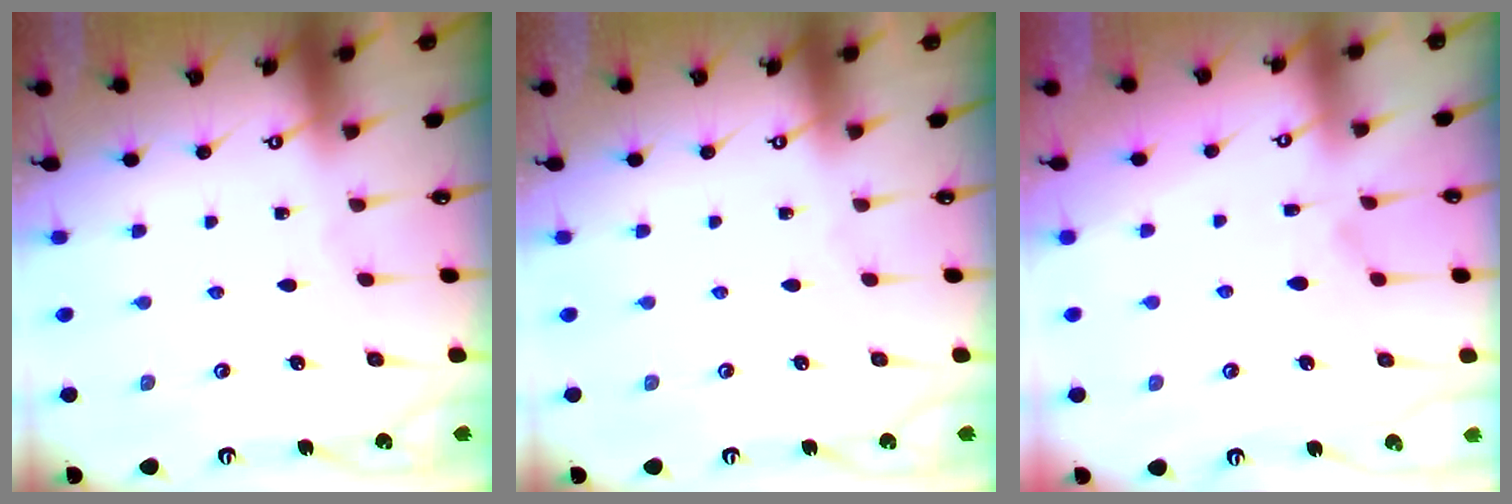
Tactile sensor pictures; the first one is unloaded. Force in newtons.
{"total": 0.0}
{"total": 6.2, "press": 6.1, "slide": 1.3}